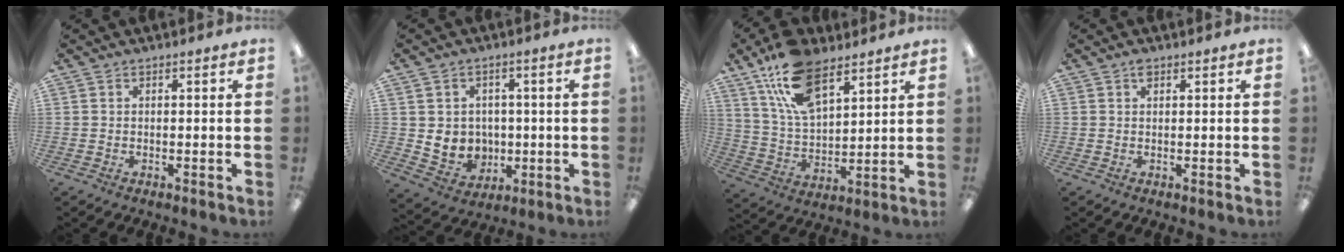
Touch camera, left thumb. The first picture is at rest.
{"total": 6.7, "force": [0.8, 6.4, 1.7], "torque": [-0.041, -0.002, 0.024]}
{"total": 16.7, "force": [10.4, 8.1, 10.2], "torque": [-0.200, -0.029, 0.192]}
{"total": 1.5, "force": [1.0, 0.7, 0.9], "torque": [-0.013, -0.002, 0.017]}